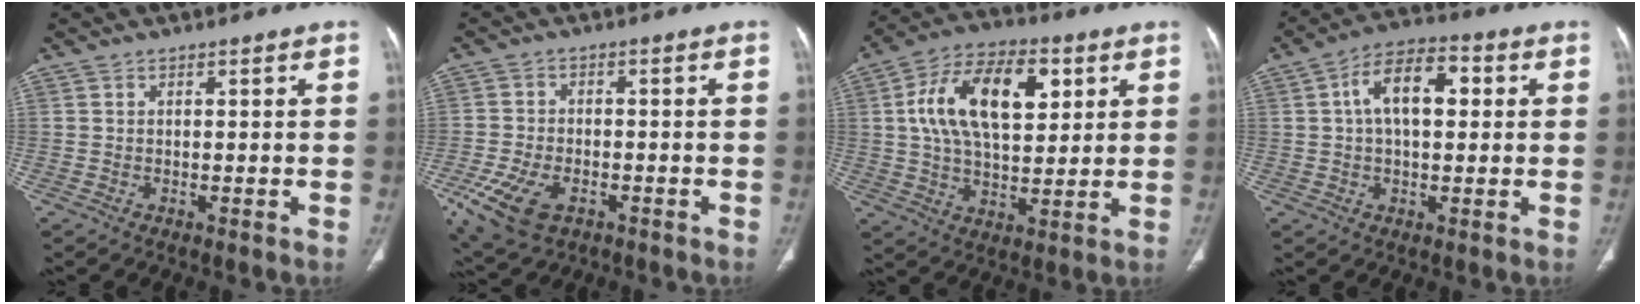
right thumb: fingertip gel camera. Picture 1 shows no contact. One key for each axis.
{"total": 10.6, "fx": -5.0, "fy": 6.1, "fz": 7.0, "tx": -0.146, "ty": 0.009, "tz": -0.083}
{"total": 18.5, "fx": 5.1, "fy": 10.1, "fz": 14.6, "tx": -0.231, "ty": 0.006, "tz": 0.087}
{"total": 11.2, "fx": 2.2, "fy": 6.1, "fz": 9.1, "tx": -0.146, "ty": 0.024, "tz": 0.029}